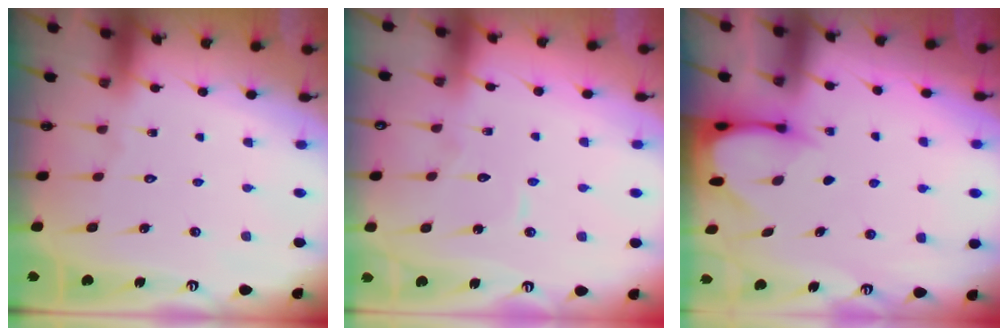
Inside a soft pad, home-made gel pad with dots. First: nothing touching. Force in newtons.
{"total": 4.3, "press": 4.3, "slide": 0.4}
{"total": 3.3, "press": 3.3, "slide": 0.3}